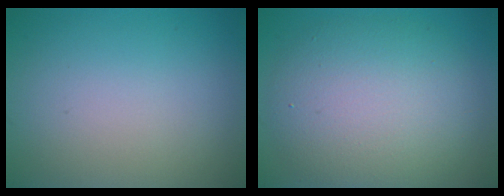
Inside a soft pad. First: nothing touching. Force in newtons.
{"total": 7.9, "press": 7.9, "slide": 0.5}